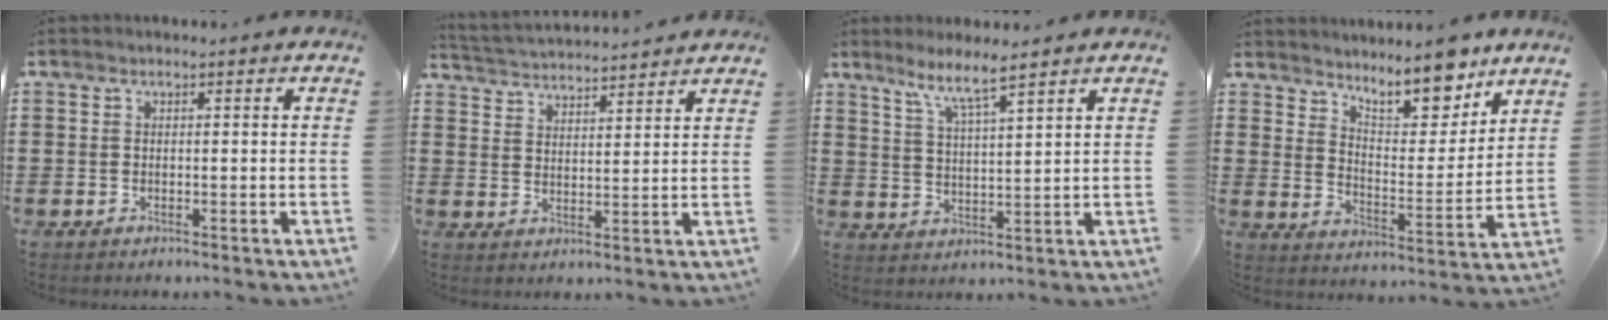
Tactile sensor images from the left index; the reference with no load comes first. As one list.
[{"total": 3.2, "force": [3.2, -0.2, -0.2], "torque": [-0.012, -0.021, 0.054]}, {"total": 5.1, "force": [4.3, -0.6, 2.7], "torque": [-0.068, -0.019, 0.073]}, {"total": 9.9, "force": [8.7, 2.3, 4.2], "torque": [-0.068, -0.056, 0.153]}]